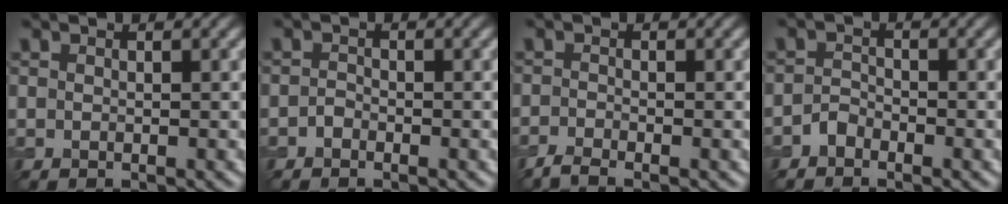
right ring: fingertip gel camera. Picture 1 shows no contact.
{"total": 0.8, "force": [-0.5, 0.5, 0.3], "torque": [-0.006, 0.002, -0.012]}
{"total": 1.6, "force": [-1.4, 0.1, 0.8], "torque": [-0.020, -0.006, -0.035]}
{"total": 1.3, "force": [-1.0, 0.7, 0.4], "torque": [-0.006, 0.008, -0.023]}